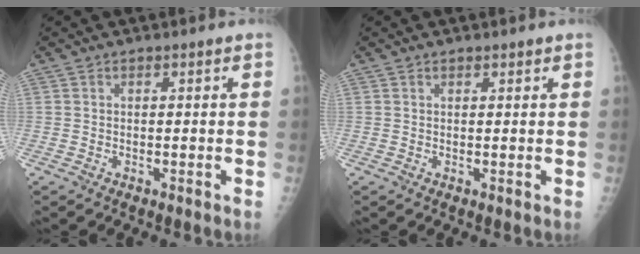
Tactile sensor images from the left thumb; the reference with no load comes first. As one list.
[{"total": 0.6, "force": [0.5, 0.2, 0.1], "torque": [-0.002, -0.004, 0.008]}]